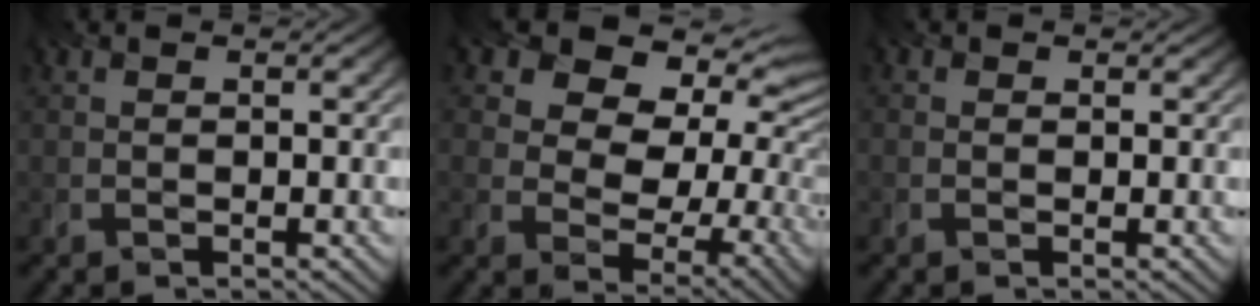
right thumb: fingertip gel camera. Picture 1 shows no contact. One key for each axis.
{"total": 15.7, "fx": 7.2, "fy": 10.5, "fz": 9.3, "tx": -0.175, "ty": 0.036, "tz": 0.124}
{"total": 0.0}